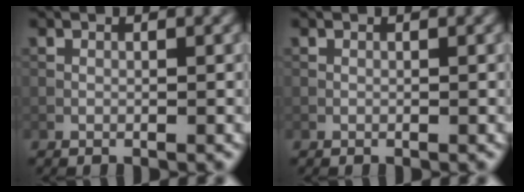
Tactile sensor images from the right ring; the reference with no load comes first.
{"total": 0.0}